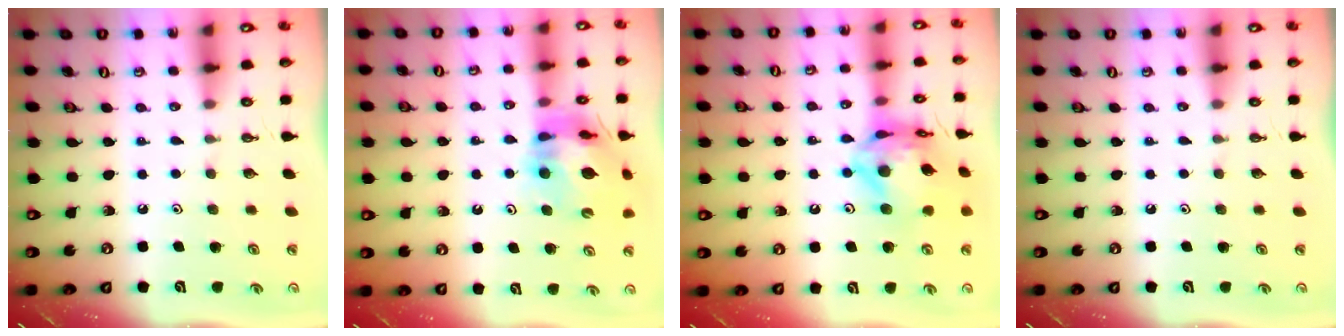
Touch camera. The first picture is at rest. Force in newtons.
{"total": 15.8, "press": 15.7, "slide": 1.8}
{"total": 16.6, "press": 16.6, "slide": 1.6}
{"total": 0.0}